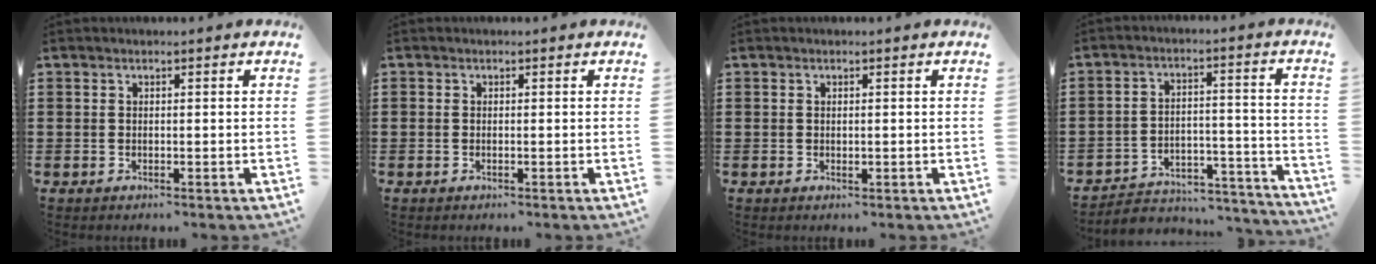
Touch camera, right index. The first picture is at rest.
{"total": 0.0}
{"total": 0.5, "force": [0.1, 0.2, 0.5], "torque": [-0.010, -0.003, 0.002]}
{"total": 4.1, "force": [-3.8, 1.4, 0.8], "torque": [-0.019, 0.005, -0.080]}